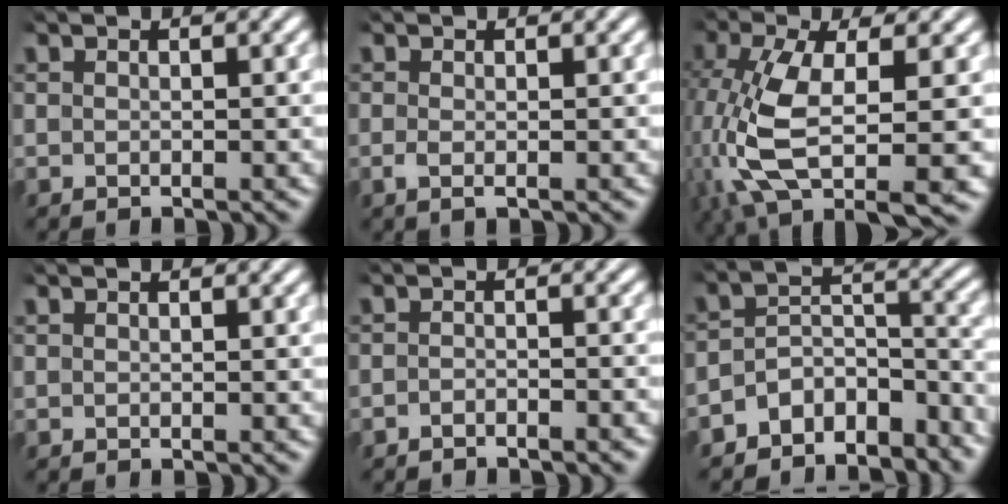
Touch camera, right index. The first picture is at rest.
{"total": 1.0, "force": [-0.6, 0.0, 0.8], "torque": [-0.025, -0.012, -0.006]}
{"total": 9.0, "force": [-2.1, 4.4, 7.6], "torque": [-0.192, -0.046, -0.009]}
{"total": 0.0}
{"total": 1.9, "force": [-1.8, 0.2, 0.2], "torque": [-0.005, -0.003, -0.034]}
{"total": 7.7, "force": [-5.8, 3.9, 3.1], "torque": [-0.046, -0.021, -0.095]}